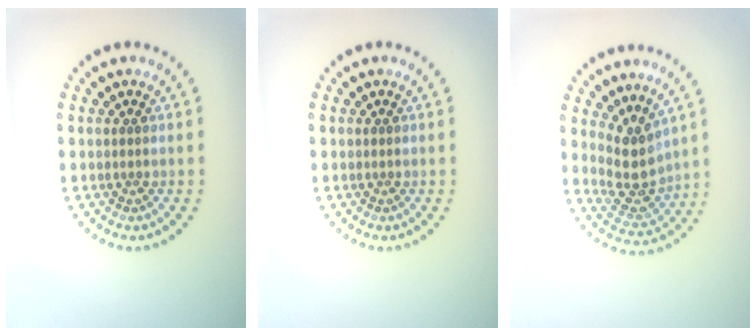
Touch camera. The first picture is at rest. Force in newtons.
{"total": 0.0}
{"total": 3.8, "press": 3.2, "slide": 2.1}